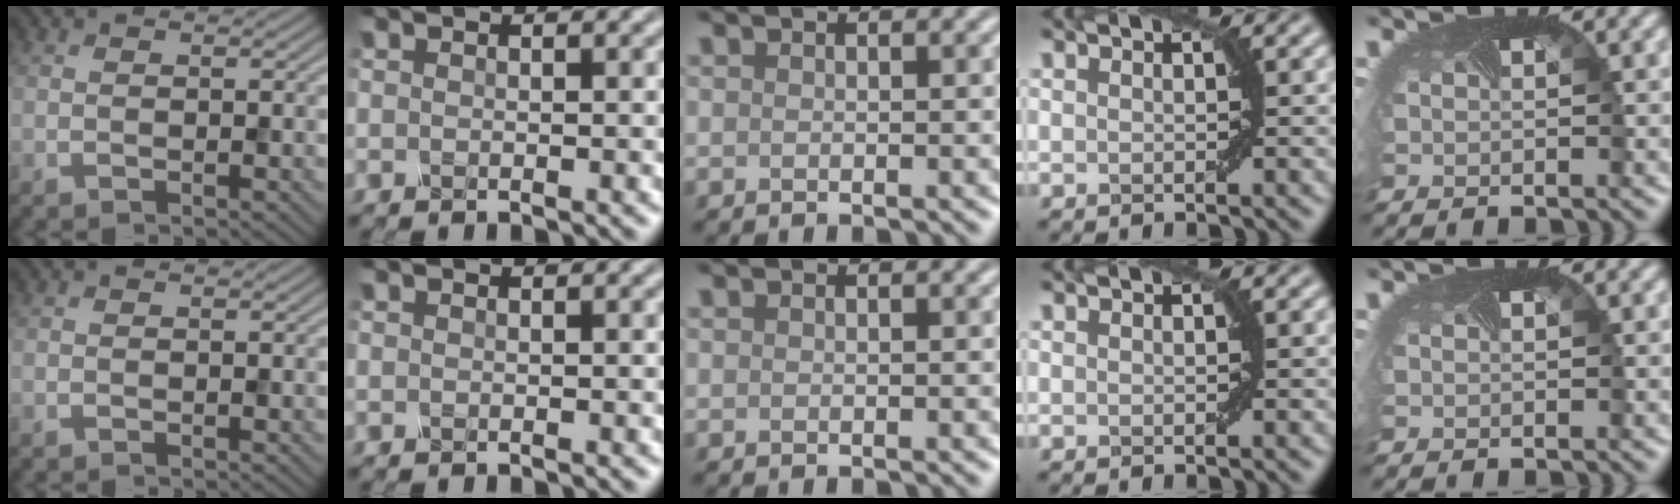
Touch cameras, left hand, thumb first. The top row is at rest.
{}